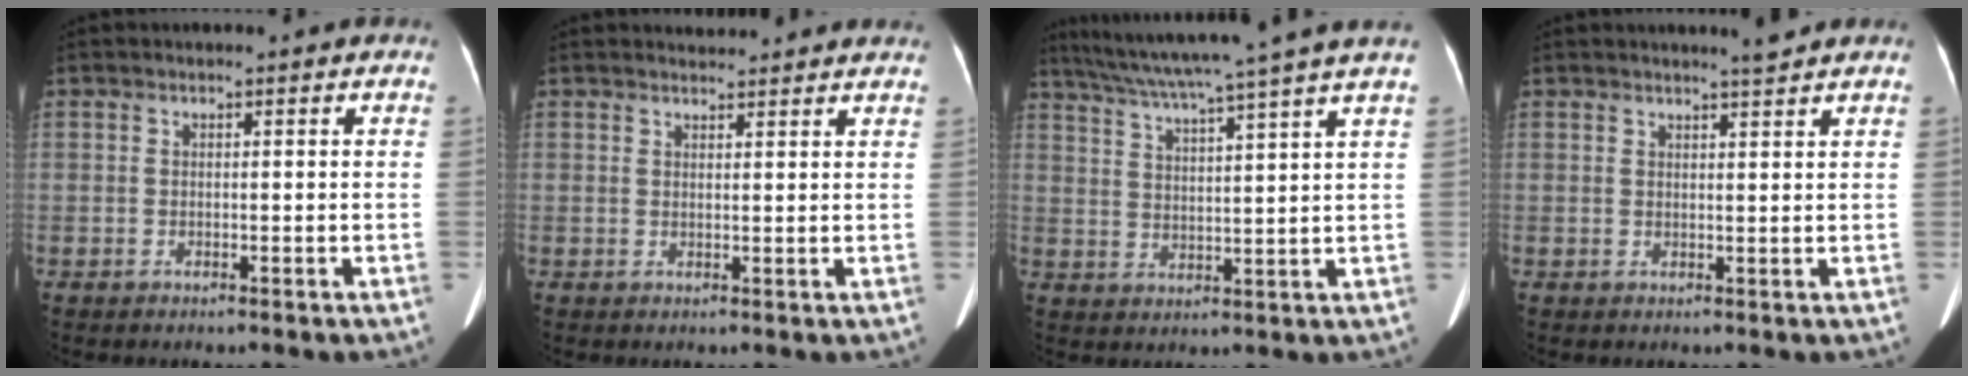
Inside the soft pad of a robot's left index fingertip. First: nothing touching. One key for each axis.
{"total": 4.7, "fx": 4.6, "fy": 0.8, "fz": 0.8, "tx": -0.012, "ty": 0.019, "tz": 0.049}
{"total": 16.0, "fx": 13.2, "fy": -2.4, "fz": 8.7, "tx": -0.150, "ty": -0.002, "tz": 0.187}
{"total": 2.1, "fx": 1.9, "fy": -0.4, "fz": 0.7, "tx": -0.015, "ty": -0.010, "tz": 0.028}